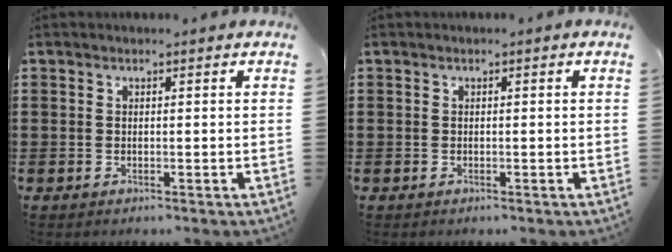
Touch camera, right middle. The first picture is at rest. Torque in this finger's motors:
{"motor_torque": [-0.02, -0.17, 0.29, 0.03]}